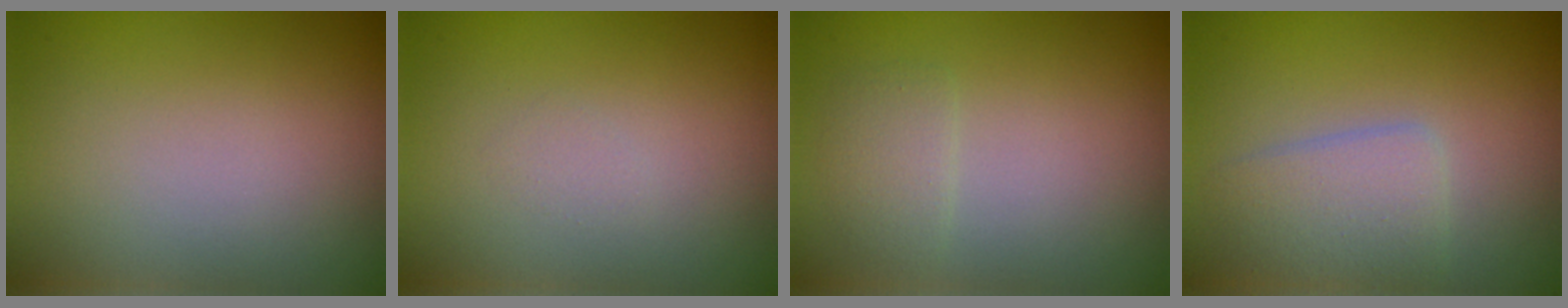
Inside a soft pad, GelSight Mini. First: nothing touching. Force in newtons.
{"total": 0.6, "press": 0.6, "slide": 0.0}
{"total": 1.5, "press": 1.5, "slide": 0.0}
{"total": 3.1, "press": 3.1, "slide": 0.1}